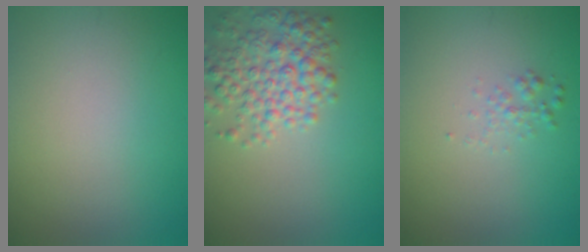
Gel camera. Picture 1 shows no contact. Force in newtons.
{"total": 4.8, "press": 4.8, "slide": 0.2}
{"total": 1.0, "press": 1.0, "slide": 0.0}